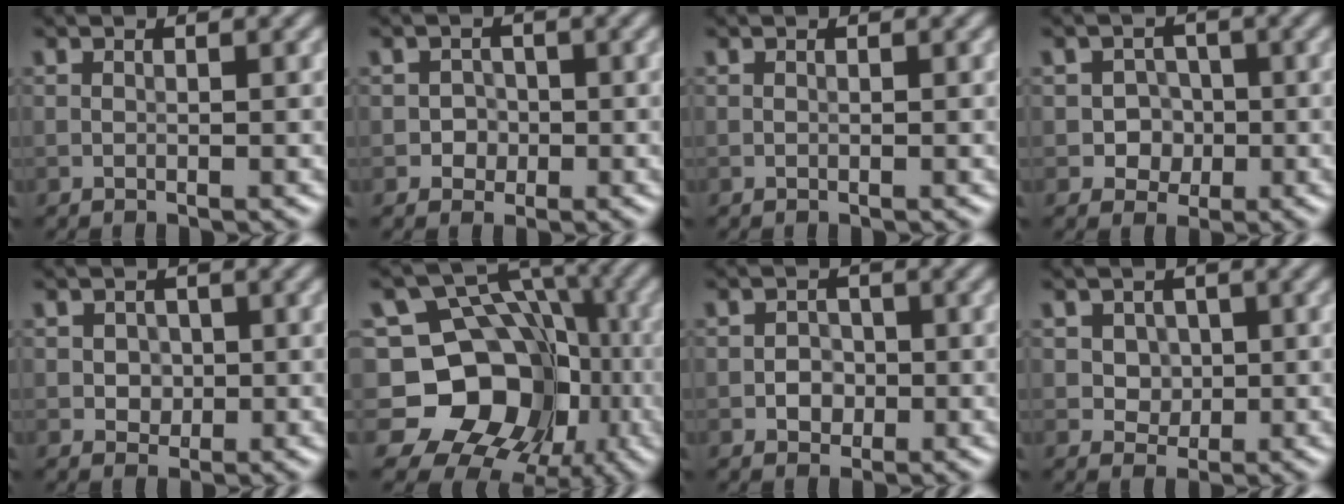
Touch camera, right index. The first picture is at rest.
{"total": 1.5, "force": [-0.3, 1.5, 0.3], "torque": [0.014, 0.000, -0.010]}
{"total": 0.0}
{"total": 2.6, "force": [-0.5, 2.4, 0.9], "torque": [0.005, 0.000, -0.020]}
{"total": 1.7, "force": [0.0, 1.5, 0.7], "torque": [-0.007, -0.003, -0.001]}
{"total": 13.6, "force": [-3.2, 11.4, 6.5], "torque": [-0.104, 0.014, -0.084]}
{"total": 1.9, "force": [-0.5, 1.7, 0.7], "torque": [-0.004, 0.001, -0.012]}
{"total": 2.7, "force": [0.7, 2.3, 1.3], "torque": [-0.022, -0.001, 0.020]}